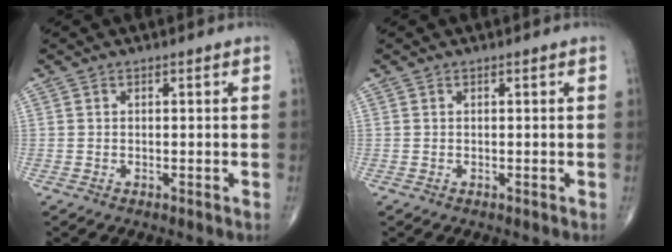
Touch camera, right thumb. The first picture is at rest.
{"total": 0.0}